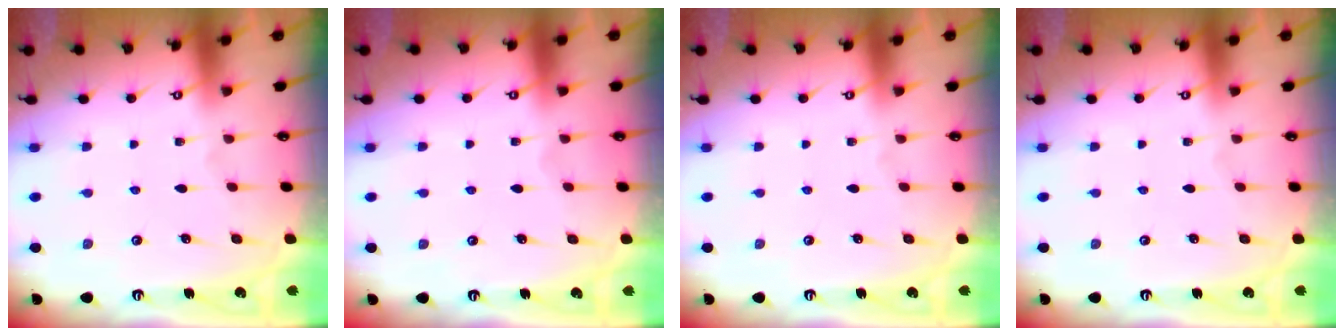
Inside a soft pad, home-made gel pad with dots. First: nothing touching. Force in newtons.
{"total": 0.0}
{"total": 0.0}
{"total": 0.0}